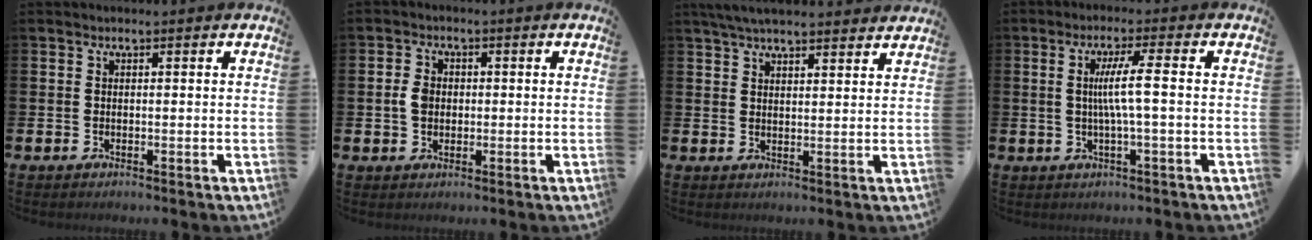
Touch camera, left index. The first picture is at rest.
{"total": 3.1, "force": [0.3, 2.4, 1.9], "torque": [-0.032, 0.009, 0.002]}
{"total": 5.3, "force": [5.0, 0.8, 1.5], "torque": [-0.049, -0.010, 0.095]}
{"total": 4.9, "force": [0.3, -0.2, 4.9], "torque": [-0.095, -0.001, 0.000]}